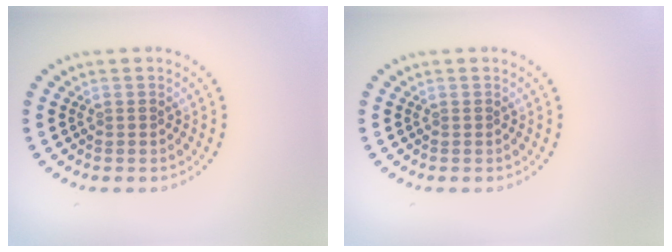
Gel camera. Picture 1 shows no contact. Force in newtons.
{"total": 0.0}